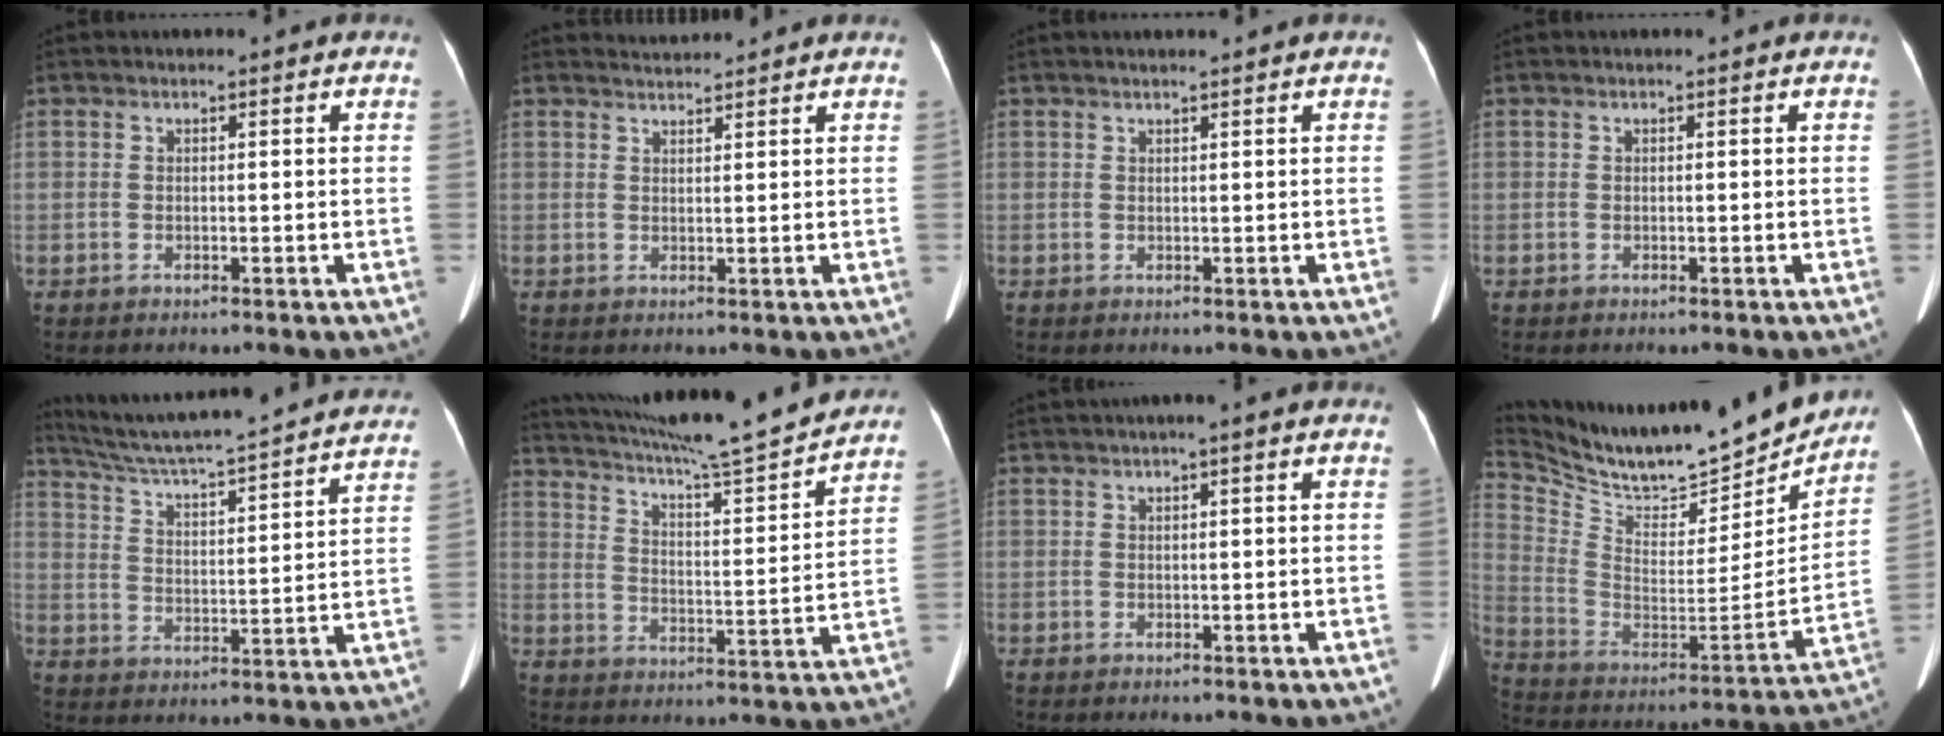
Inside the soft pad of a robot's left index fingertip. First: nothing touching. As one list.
[{"total": 2.0, "force": [2.0, -0.3, -0.3], "torque": [-0.003, 0.011, 0.042]}, {"total": 1.3, "force": [1.1, -0.2, 0.7], "torque": [-0.010, 0.011, 0.022]}, {"total": 0.0}, {"total": 26.3, "force": [24.1, 0.7, 10.4], "torque": [-0.175, -0.024, 0.327]}, {"total": 22.0, "force": [19.8, 0.1, 9.5], "torque": [-0.164, -0.022, 0.288]}, {"total": 1.8, "force": [0.7, 0.1, 1.7], "torque": [-0.029, 0.011, 0.009]}, {"total": 24.9, "force": [22.7, 5.4, 8.7], "torque": [-0.170, -0.050, 0.349]}]